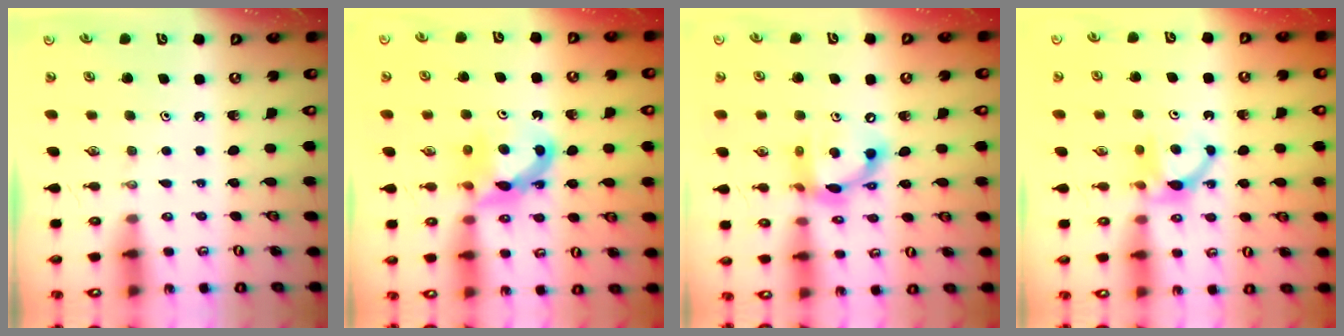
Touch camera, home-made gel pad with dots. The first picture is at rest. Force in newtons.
{"total": 7.5, "press": 7.5, "slide": 0.5}
{"total": 13.6, "press": 13.5, "slide": 0.6}
{"total": 5.5, "press": 5.5, "slide": 0.7}